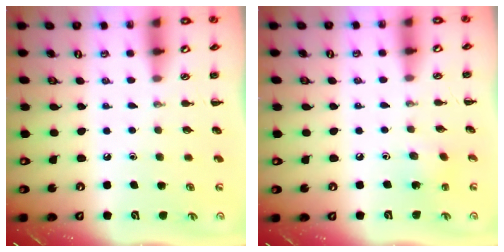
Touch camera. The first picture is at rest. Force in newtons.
{"total": 2.0, "press": 1.9, "slide": 0.5}